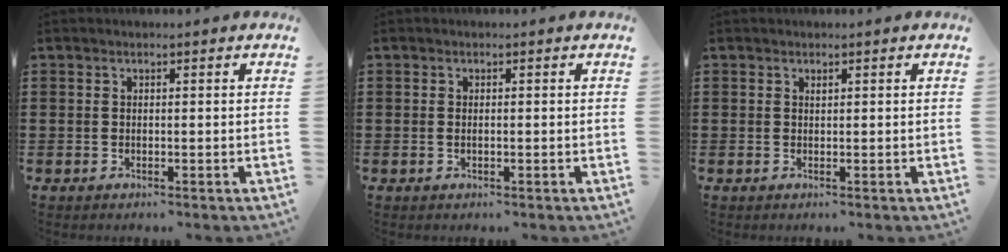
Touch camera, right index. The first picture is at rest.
{"total": 0.0}
{"total": 0.0}